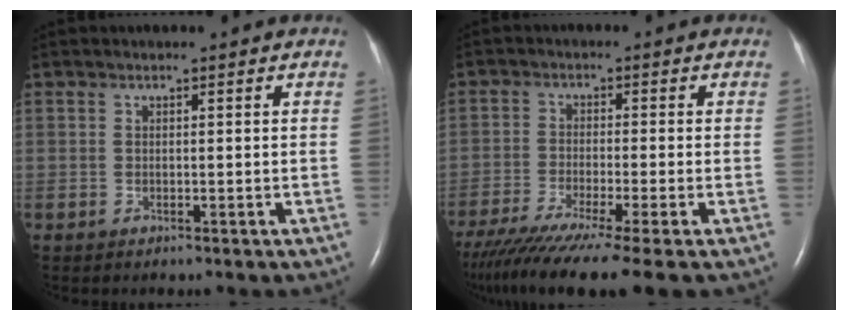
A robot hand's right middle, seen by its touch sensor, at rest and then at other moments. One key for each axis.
{"total": 14.4, "fx": -11.2, "fy": -0.9, "fz": 8.9, "tx": -0.151, "ty": -0.047, "tz": -0.182}